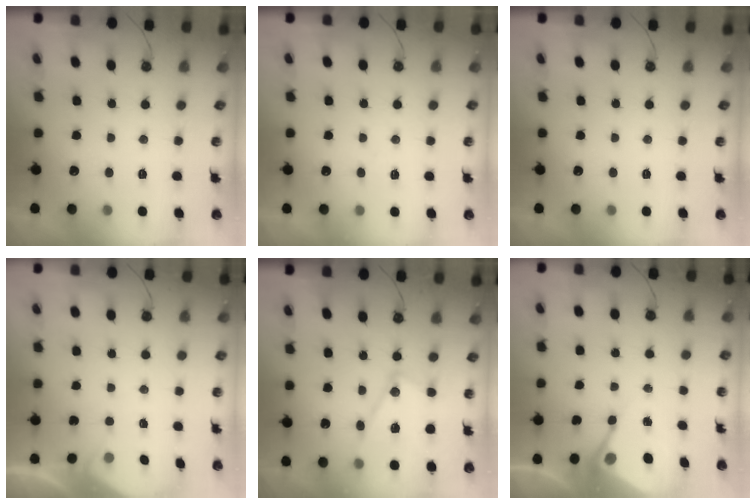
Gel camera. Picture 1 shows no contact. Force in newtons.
{"total": 3.3, "press": 3.3, "slide": 0.6}
{"total": 0.0}
{"total": 2.2, "press": 2.2, "slide": 0.4}
{"total": 14.1, "press": 14.1, "slide": 1.1}
{"total": 6.4, "press": 6.3, "slide": 0.5}